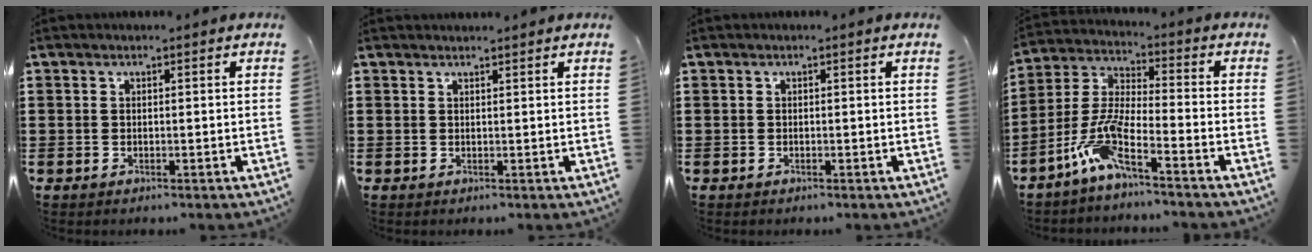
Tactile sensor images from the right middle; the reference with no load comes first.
{"total": 0.9, "force": [0.9, 0.0, 0.0], "torque": [-0.002, -0.004, 0.018]}
{"total": 0.0}
{"total": 8.3, "force": [-5.9, 0.8, 5.8], "torque": [-0.144, -0.022, -0.119]}